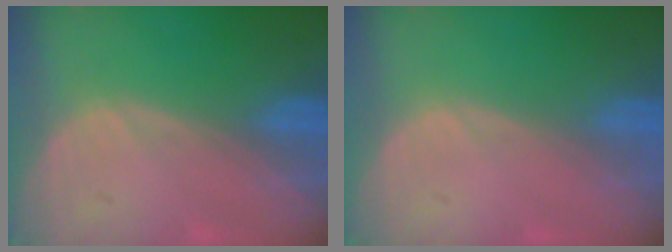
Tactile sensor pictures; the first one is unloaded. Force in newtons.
{"total": 0.0}